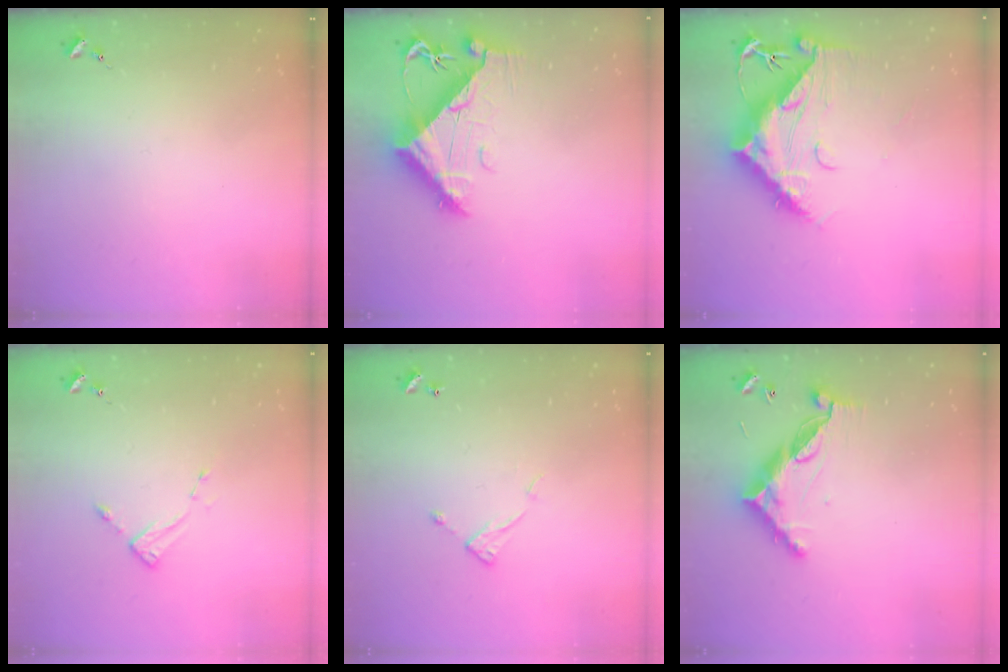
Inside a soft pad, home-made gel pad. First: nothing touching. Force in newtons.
{"total": 9.1, "press": 9.1, "slide": 1.1}
{"total": 15.4, "press": 15.3, "slide": 1.6}
{"total": 2.7, "press": 2.7, "slide": 0.4}
{"total": 6.2, "press": 6.2, "slide": 0.4}
{"total": 11.5, "press": 11.4, "slide": 1.0}